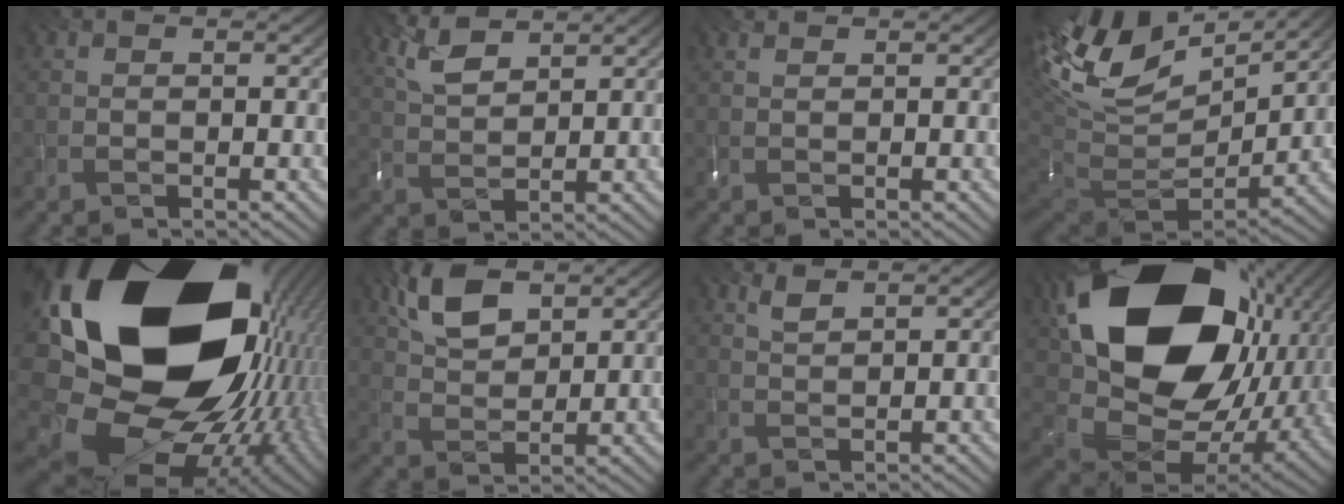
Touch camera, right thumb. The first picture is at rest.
{"total": 5.4, "force": [3.8, 1.7, 3.4], "torque": [-0.093, 0.010, 0.086]}
{"total": 1.1, "force": [0.9, 0.3, 0.7], "torque": [-0.025, 0.007, 0.020]}
{"total": 15.2, "force": [5.5, 9.1, 10.9], "torque": [-0.256, 0.006, 0.112]}
{"total": 23.7, "force": [5.2, 16.6, 16.1], "torque": [-0.332, -0.074, 0.128]}
{"total": 6.7, "force": [3.8, 3.3, 4.4], "torque": [-0.102, 0.004, 0.077]}
{"total": 1.7, "force": [1.3, 0.5, 1.0], "torque": [-0.031, 0.002, 0.028]}
{"total": 22.1, "force": [6.5, 15.6, 14.2], "torque": [-0.333, -0.031, 0.154]}